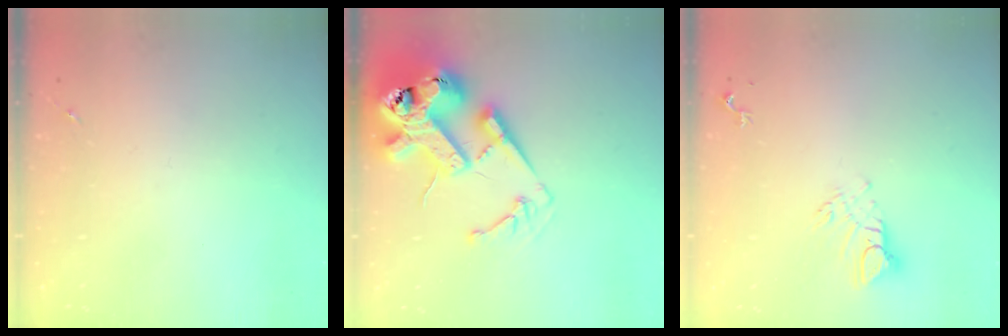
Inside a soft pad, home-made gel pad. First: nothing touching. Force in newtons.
{"total": 24.1, "press": 23.9, "slide": 3.2}
{"total": 6.8, "press": 6.8, "slide": 0.5}